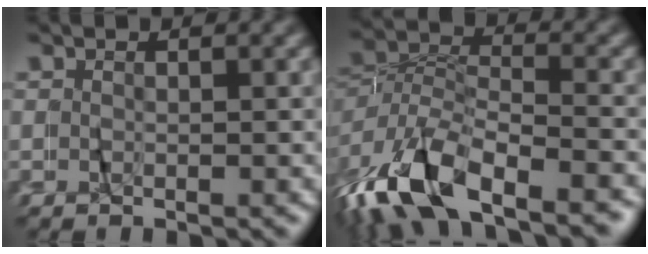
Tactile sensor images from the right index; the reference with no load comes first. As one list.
[{"total": 7.5, "force": [-5.1, 3.7, 4.0], "torque": [-0.091, -0.014, -0.082]}]